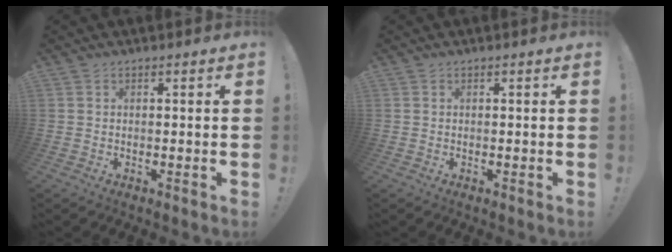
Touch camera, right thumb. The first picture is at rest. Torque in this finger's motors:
{"motor_torque": [0.00, 0.00, 0.00, 0.00, 0.00]}